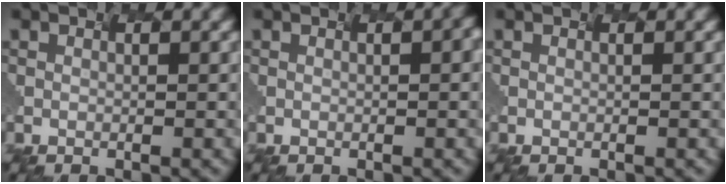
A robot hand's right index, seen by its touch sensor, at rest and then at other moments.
{"total": 1.9, "force": [0.5, 0.6, 1.7], "torque": [-0.012, 0.016, 0.007]}
{"total": 0.0}